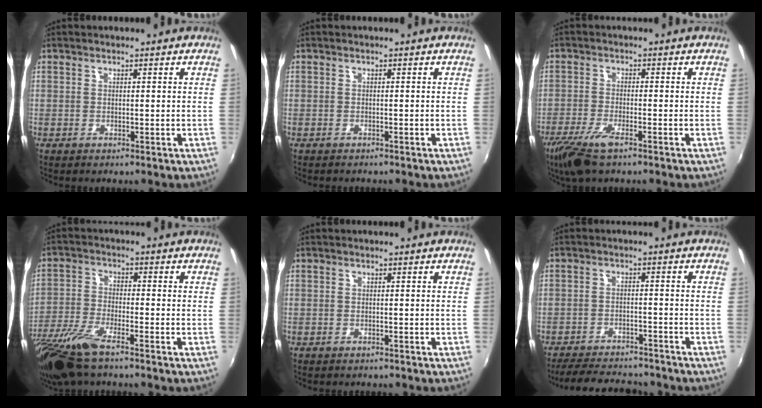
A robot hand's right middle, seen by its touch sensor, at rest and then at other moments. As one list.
[{"total": 1.0, "force": [-1.0, 0.2, 0.3], "torque": [-0.008, -0.004, -0.013]}, {"total": 7.4, "force": [-5.0, 1.8, 5.2], "torque": [-0.128, -0.022, -0.099]}, {"total": 12.1, "force": [-9.2, 2.2, 7.5], "torque": [-0.169, -0.038, -0.181]}, {"total": 1.6, "force": [-1.5, 0.4, 0.4], "torque": [-0.012, -0.008, -0.019]}, {"total": 14.1, "force": [-12.5, 3.9, 5.2], "torque": [-0.119, -0.001, -0.175]}]